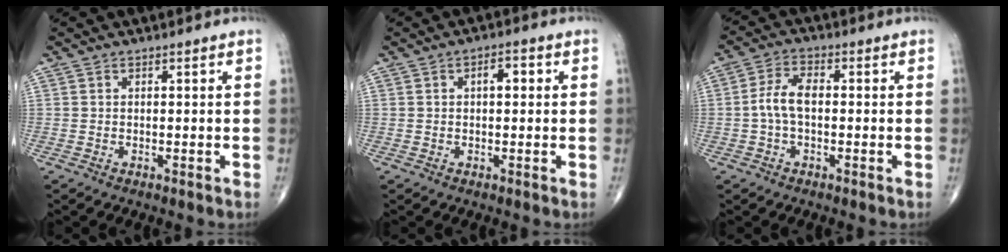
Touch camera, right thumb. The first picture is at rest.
{"total": 3.3, "force": [0.7, 1.6, 2.8], "torque": [-0.035, 0.006, 0.006]}
{"total": 5.5, "force": [-0.5, 2.9, 4.6], "torque": [-0.094, 0.019, -0.016]}